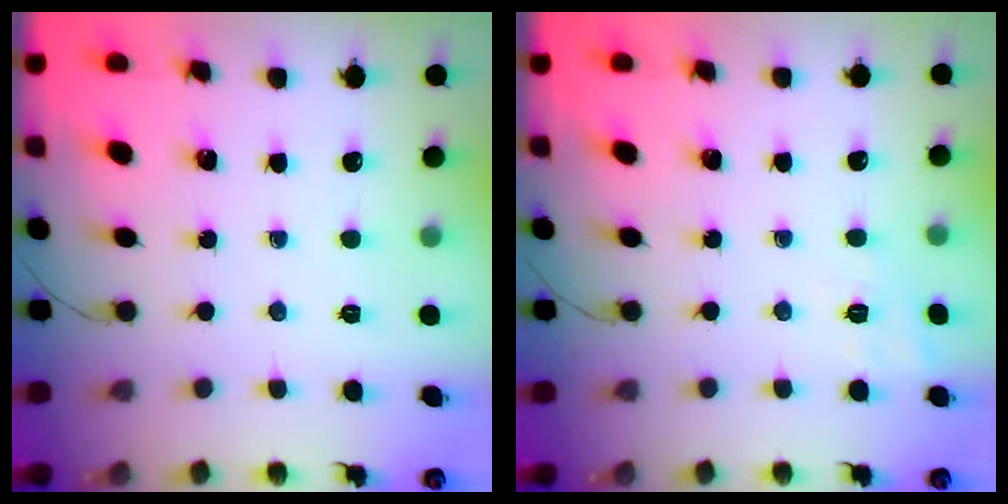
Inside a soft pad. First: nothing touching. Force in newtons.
{"total": 2.4, "press": 1.2, "slide": 2.1}